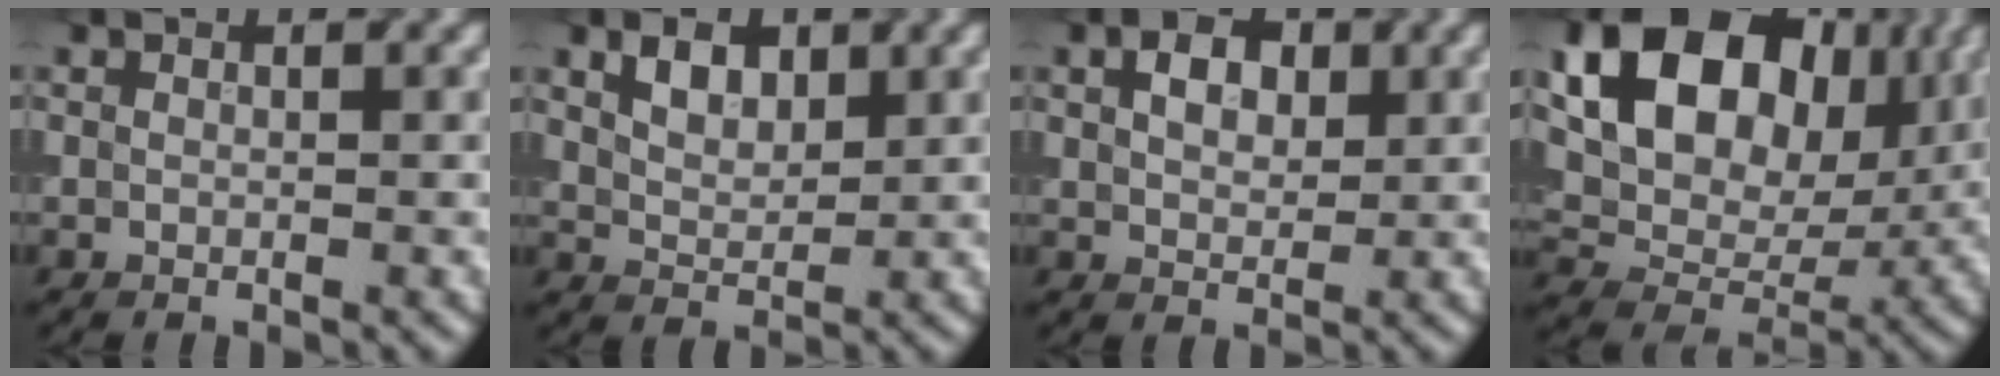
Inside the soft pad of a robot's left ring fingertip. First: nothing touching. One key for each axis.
{"total": 3.0, "fx": 1.5, "fy": 1.8, "fz": 1.8, "tx": -0.034, "ty": 0.002, "tz": 0.028}
{"total": 3.3, "fx": 1.1, "fy": 2.2, "fz": 2.1, "tx": -0.040, "ty": 0.005, "tz": 0.017}
{"total": 16.4, "fx": 5.7, "fy": 11.4, "fz": 10.2, "tx": -0.185, "ty": 0.048, "tz": 0.099}